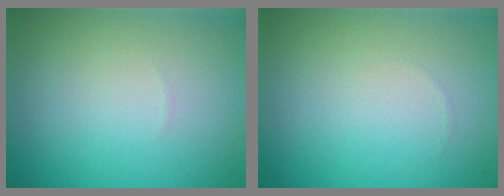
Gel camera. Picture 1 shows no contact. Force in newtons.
{"total": 0.0}